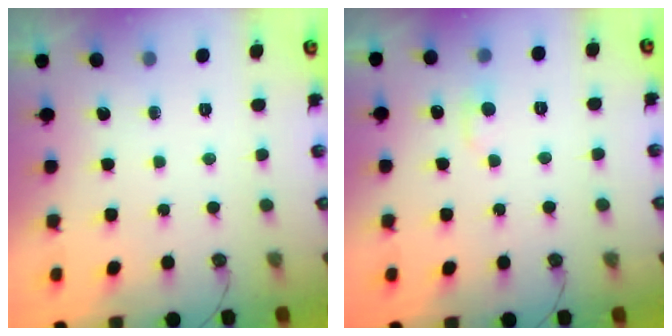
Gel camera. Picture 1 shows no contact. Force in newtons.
{"total": 1.6, "press": 1.4, "slide": 0.7}